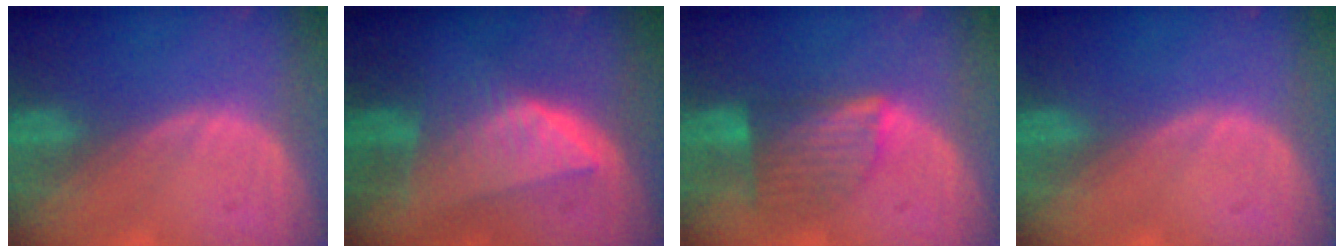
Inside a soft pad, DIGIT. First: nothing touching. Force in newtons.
{"total": 7.7, "press": 7.0, "slide": 3.1}
{"total": 7.2, "press": 6.4, "slide": 3.3}
{"total": 0.0}